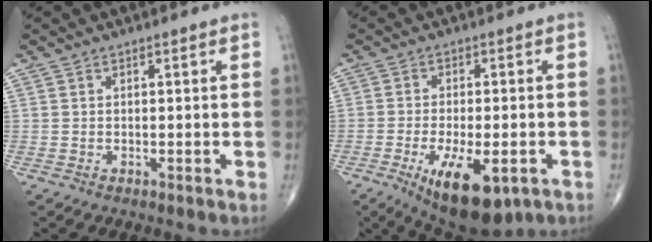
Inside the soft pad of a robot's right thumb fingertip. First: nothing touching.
{"total": 13.5, "force": [-5.7, 5.6, 10.9], "torque": [-0.169, -0.004, -0.076]}